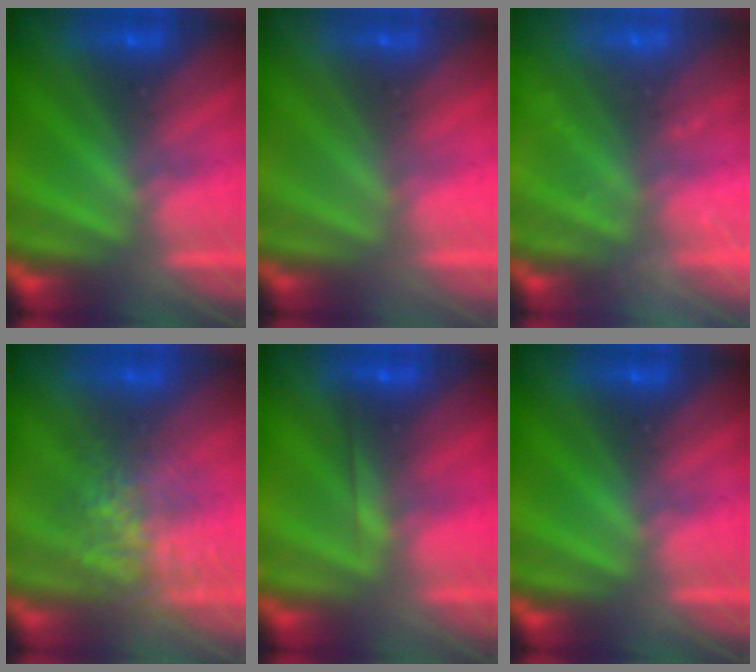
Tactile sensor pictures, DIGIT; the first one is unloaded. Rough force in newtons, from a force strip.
{"total": 2.7}
{"total": 2.4}
{"total": 3.6}
{"total": 1.9}
{"total": 0.0}